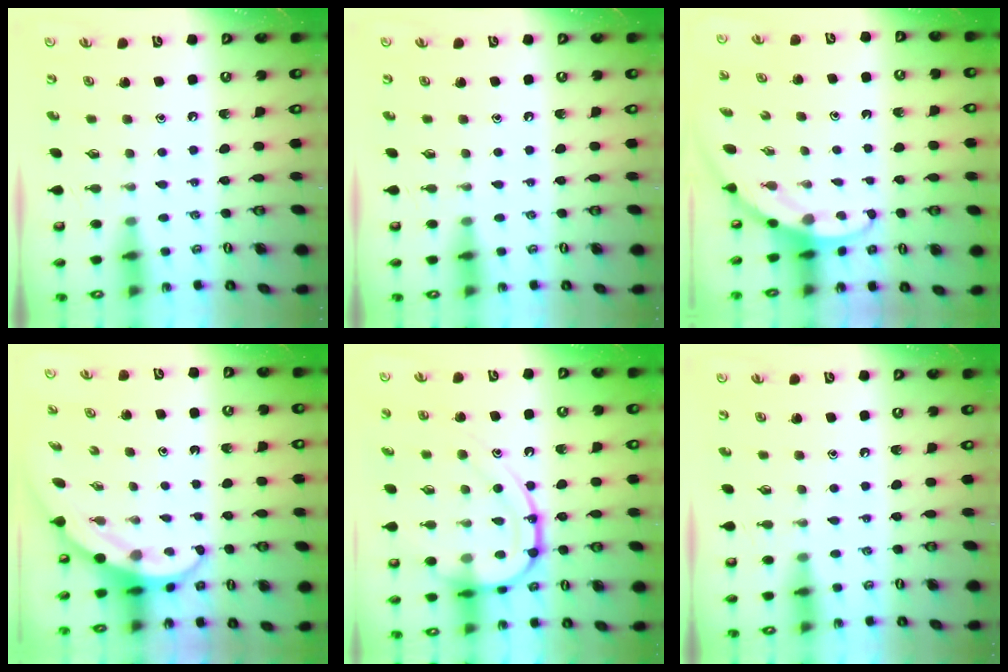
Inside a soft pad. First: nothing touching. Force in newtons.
{"total": 0.0}
{"total": 3.3, "press": 3.3, "slide": 0.1}
{"total": 3.9, "press": 3.9, "slide": 0.3}
{"total": 16.1, "press": 16.0, "slide": 1.6}
{"total": 0.0}